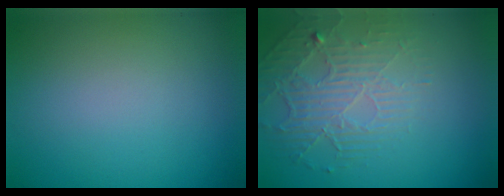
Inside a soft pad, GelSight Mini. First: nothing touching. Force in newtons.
{"total": 2.6, "press": 2.0, "slide": 1.7}